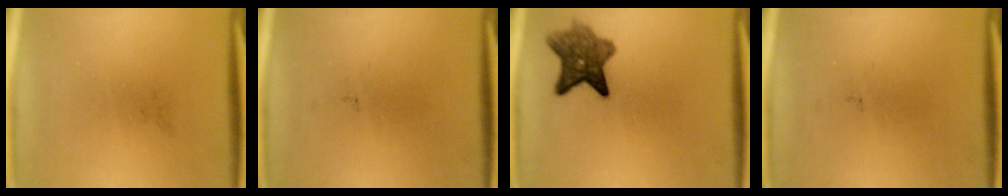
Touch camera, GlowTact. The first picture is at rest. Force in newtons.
{"total": 0.0}
{"total": 7.0}
{"total": 0.0}